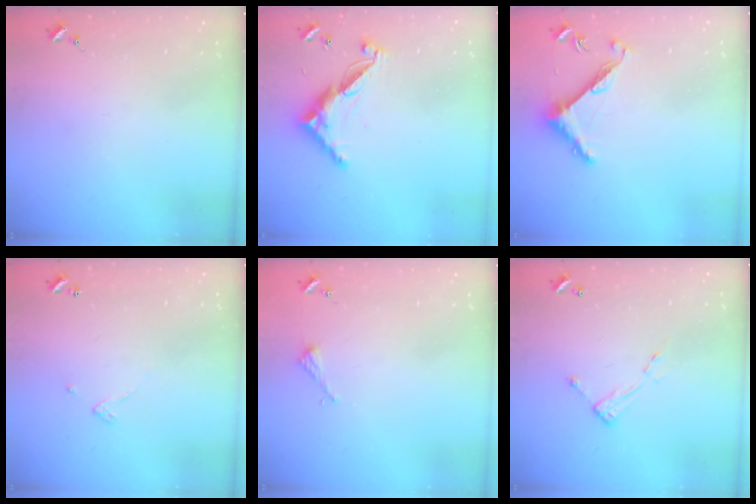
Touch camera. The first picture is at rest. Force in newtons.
{"total": 11.6, "press": 11.6, "slide": 0.4}
{"total": 7.5, "press": 7.5, "slide": 0.5}
{"total": 2.4, "press": 2.4, "slide": 0.2}
{"total": 2.2, "press": 2.2, "slide": 0.2}
{"total": 6.4, "press": 6.4, "slide": 0.3}